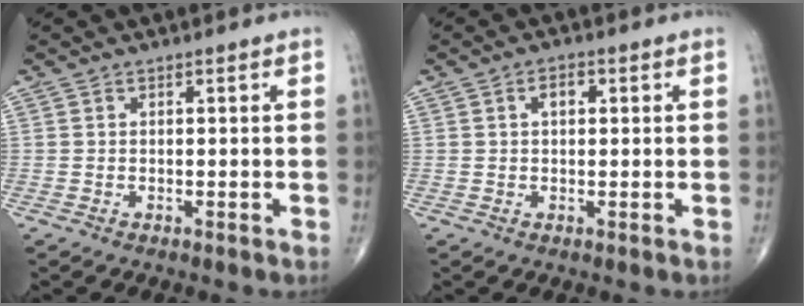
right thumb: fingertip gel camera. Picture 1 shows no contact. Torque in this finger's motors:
{"motor_torque": [-0.28, 0.37, 0.33, 0.05, -0.01]}